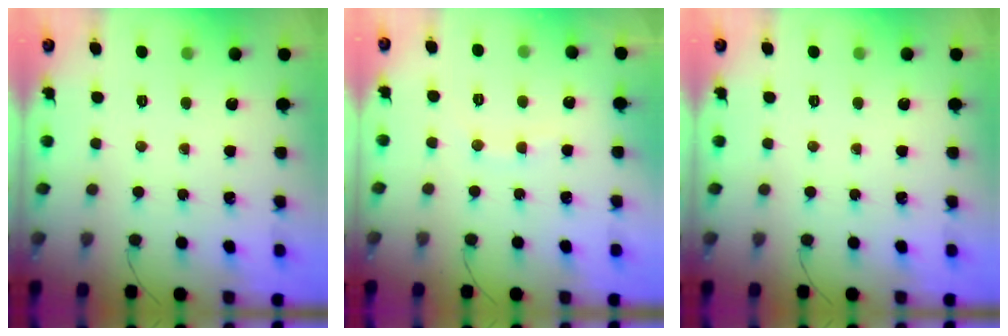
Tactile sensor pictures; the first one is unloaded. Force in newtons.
{"total": 6.1, "press": 6.0, "slide": 1.1}
{"total": 0.0}